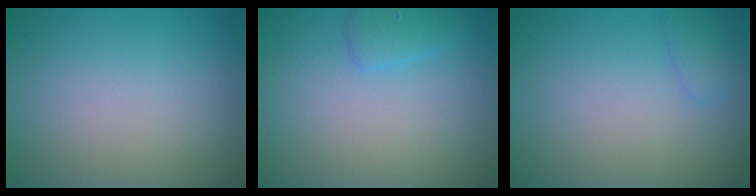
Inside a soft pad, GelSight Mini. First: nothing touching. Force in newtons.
{"total": 1.4, "press": 1.4, "slide": 0.2}
{"total": 1.0, "press": 1.0, "slide": 0.1}